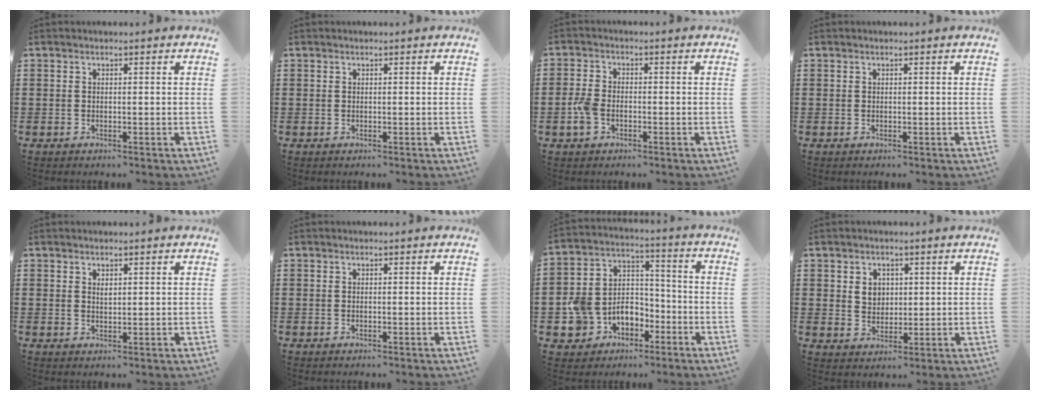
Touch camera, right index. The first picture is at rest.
{"total": 0.0}
{"total": 3.5, "force": [-1.2, 2.0, 2.6], "torque": [-0.075, -0.007, -0.029]}
{"total": 0.0}
{"total": 1.1, "force": [0.6, 0.5, 0.7], "torque": [-0.016, 0.003, 0.010]}
{"total": 0.0}
{"total": 7.0, "force": [-2.8, 6.2, 1.5], "torque": [-0.060, 0.009, -0.052]}
{"total": 3.1, "force": [1.1, 2.7, 1.3], "torque": [-0.027, 0.007, 0.017]}